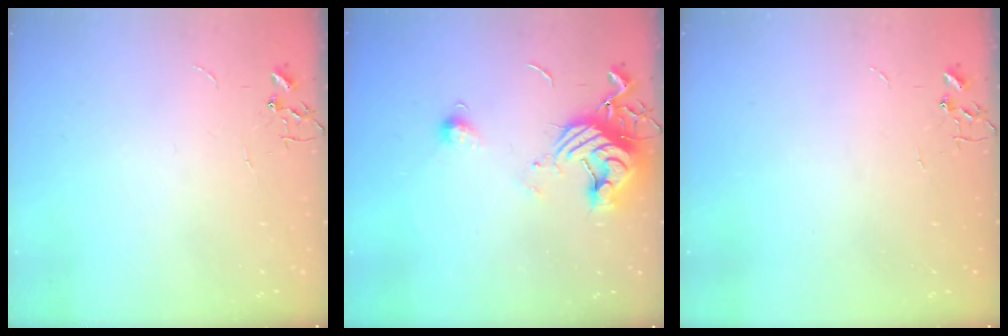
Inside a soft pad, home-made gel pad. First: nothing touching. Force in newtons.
{"total": 12.9, "press": 12.8, "slide": 1.3}
{"total": 0.0}